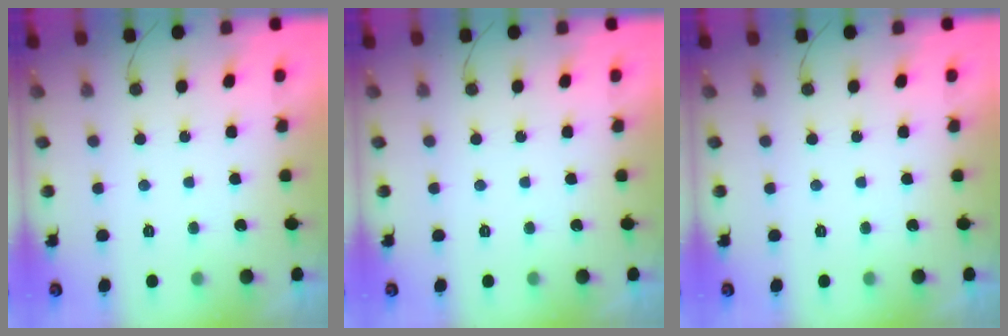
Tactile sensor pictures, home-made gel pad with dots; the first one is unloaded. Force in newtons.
{"total": 0.0}
{"total": 0.0}